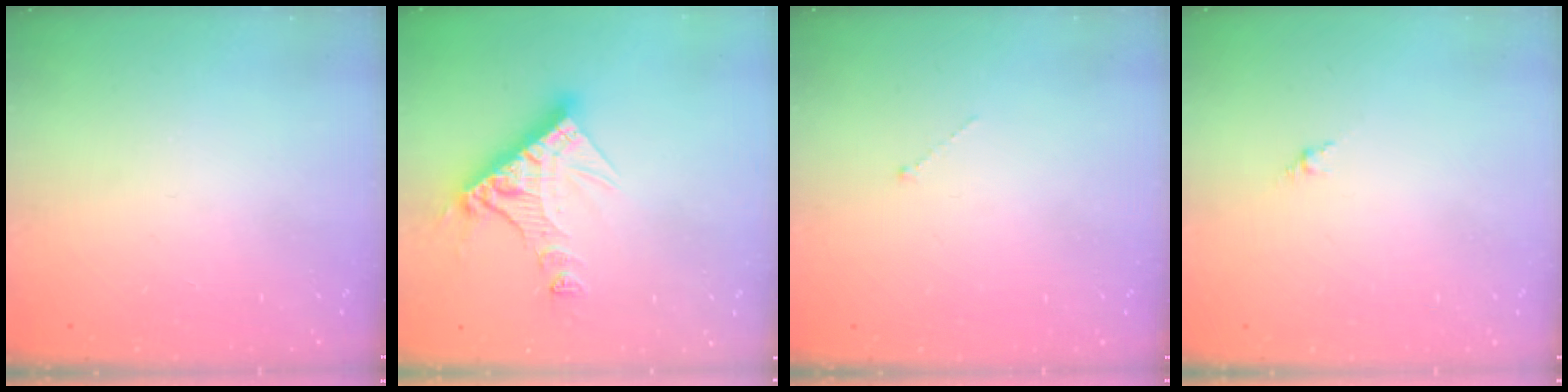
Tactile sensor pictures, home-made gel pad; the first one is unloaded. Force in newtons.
{"total": 13.4, "press": 13.4, "slide": 1.3}
{"total": 0.0}
{"total": 1.5, "press": 1.4, "slide": 0.6}